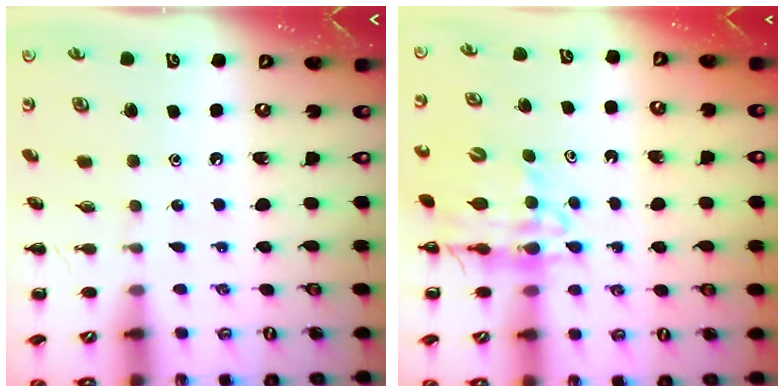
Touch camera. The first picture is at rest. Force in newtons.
{"total": 12.4, "press": 12.0, "slide": 3.3}